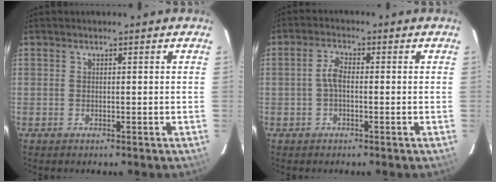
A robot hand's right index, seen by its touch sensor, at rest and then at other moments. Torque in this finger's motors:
{"motor_torque": [0.52, -0.10, 0.25, 0.07]}